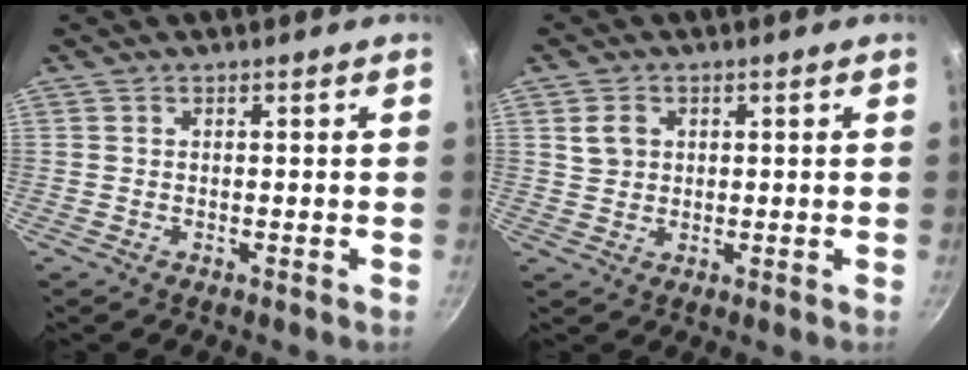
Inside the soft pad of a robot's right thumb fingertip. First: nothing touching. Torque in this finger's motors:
{"motor_torque": [0.10, -0.07, 0.49, -0.05, 0.02]}